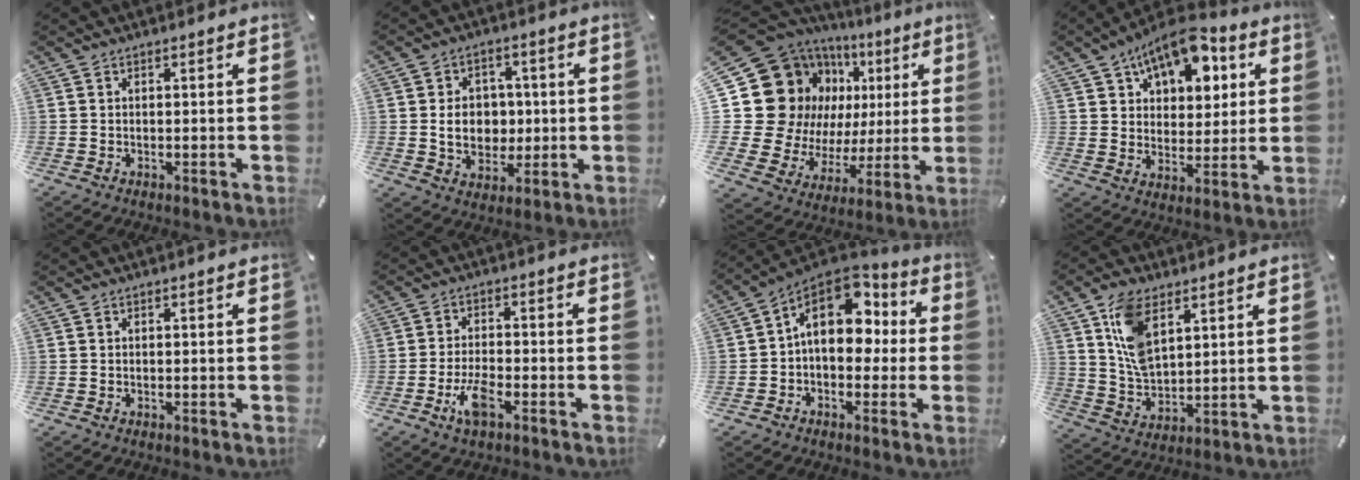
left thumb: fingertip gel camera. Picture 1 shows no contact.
{"total": 9.4, "force": [0.2, 7.6, 5.5], "torque": [-0.094, 0.005, 0.002]}
{"total": 24.9, "force": [7.5, 19.5, 13.6], "torque": [-0.241, -0.068, 0.177]}
{"total": 13.1, "force": [8.0, 8.2, 6.3], "torque": [-0.099, -0.050, 0.145]}
{"total": 0.0}
{"total": 6.5, "force": [-3.3, 2.5, 5.0], "torque": [-0.110, 0.003, -0.062]}
{"total": 14.4, "force": [3.8, 9.7, 10.0], "torque": [-0.149, -0.019, 0.066]}
{"total": 10.8, "force": [5.5, 6.1, 7.0], "torque": [-0.165, -0.010, 0.103]}